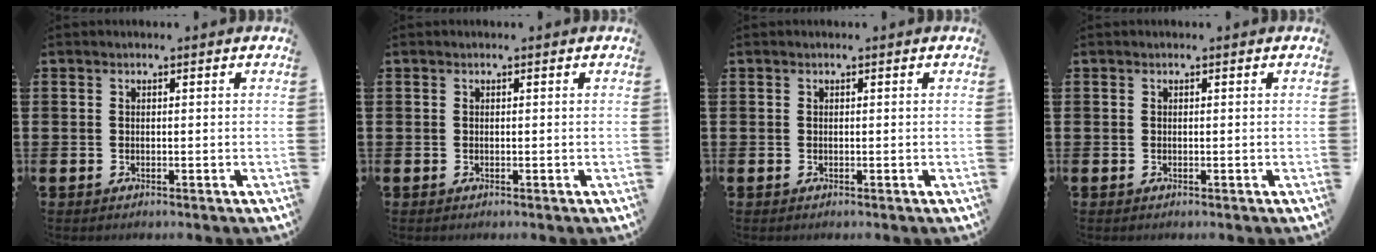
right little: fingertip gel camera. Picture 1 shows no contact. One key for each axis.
{"total": 0.0}
{"total": 0.0}
{"total": 0.0}